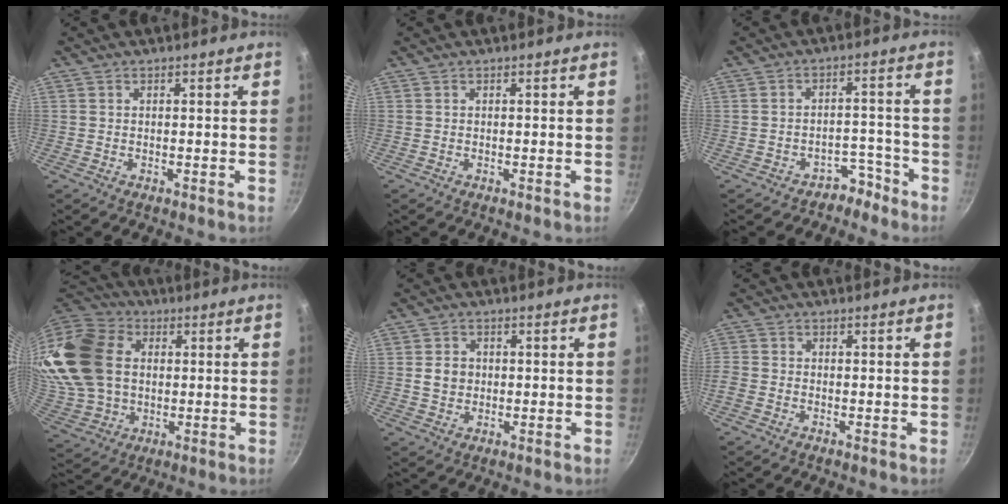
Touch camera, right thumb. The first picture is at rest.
{"total": 0.0}
{"total": 4.9, "force": [-3.8, 2.9, 1.1], "torque": [0.024, 0.055, -0.045]}
{"total": 22.6, "force": [3.7, 17.3, 14.0], "torque": [-0.291, 0.018, 0.077]}
{"total": 3.7, "force": [0.1, 3.2, 1.8], "torque": [-0.018, 0.005, 0.002]}
{"total": 2.5, "force": [-1.3, 1.8, 1.2], "torque": [-0.029, 0.003, -0.032]}